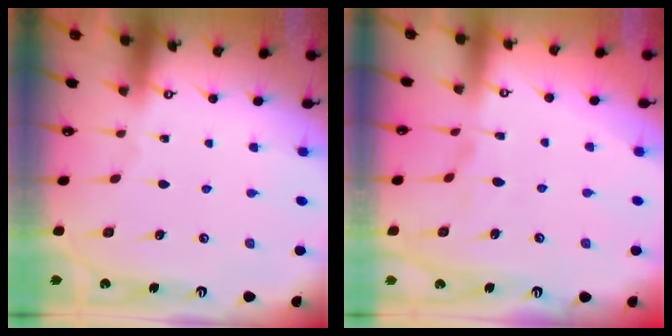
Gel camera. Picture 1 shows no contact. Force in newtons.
{"total": 3.9, "press": 3.8, "slide": 0.7}